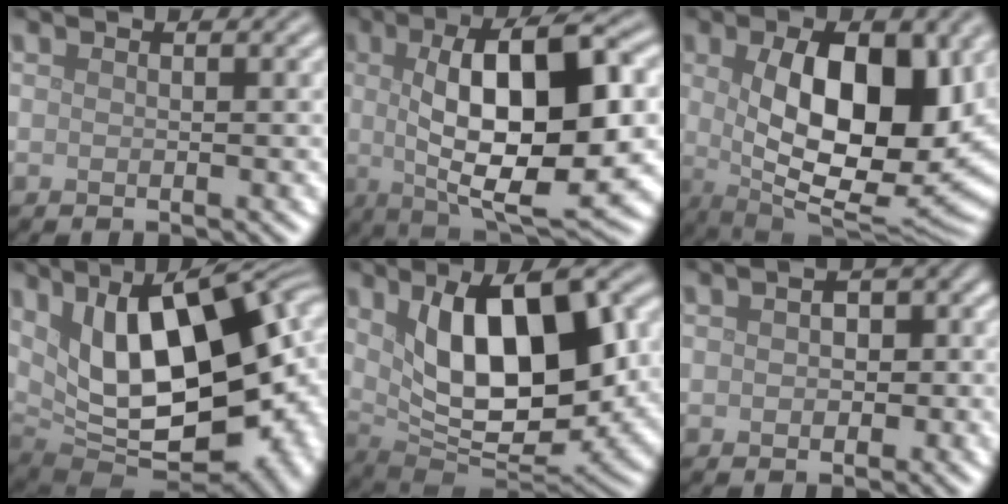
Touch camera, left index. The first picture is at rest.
{"total": 13.1, "force": [0.9, 4.5, 12.3], "torque": [-0.168, 0.007, 0.009]}
{"total": 13.2, "force": [1.6, 6.4, 11.4], "torque": [-0.166, -0.009, 0.030]}
{"total": 17.7, "force": [3.4, 9.4, 14.6], "torque": [-0.200, 0.004, 0.071]}
{"total": 12.4, "force": [2.4, 5.8, 10.7], "torque": [-0.148, -0.002, 0.041]}
{"total": 2.8, "force": [-0.2, 2.1, 1.9], "torque": [-0.017, -0.002, -0.007]}